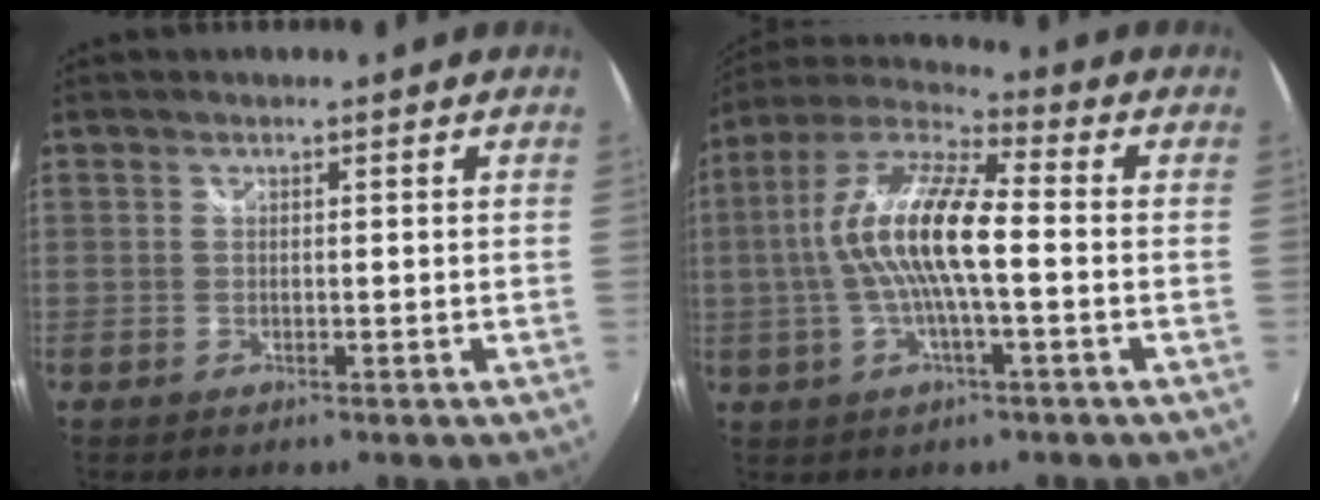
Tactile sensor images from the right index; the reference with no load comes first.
{"total": 14.6, "force": [-0.8, 3.5, 14.2], "torque": [-0.271, 0.011, -0.024]}